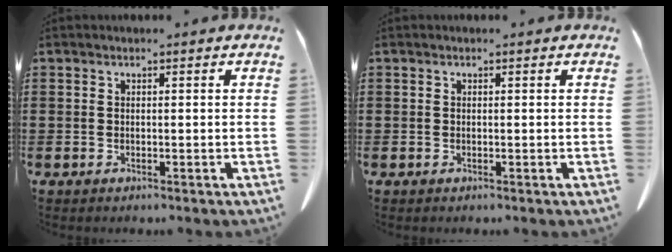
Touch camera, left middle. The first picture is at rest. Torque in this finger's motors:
{"motor_torque": [-0.49, 0.64, -0.03, -0.01]}